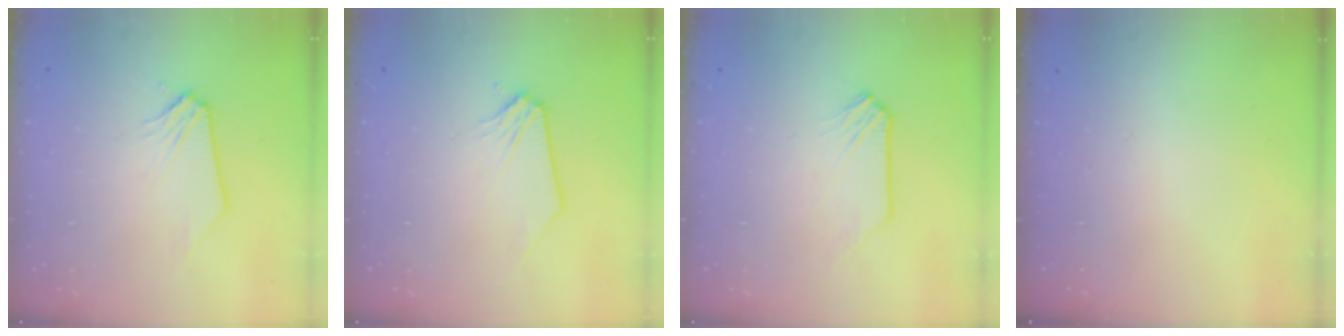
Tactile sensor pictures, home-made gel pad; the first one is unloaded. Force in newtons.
{"total": 0.0}
{"total": 0.0}
{"total": 0.0}